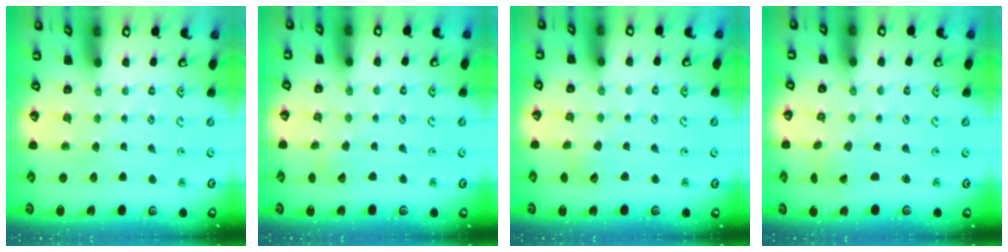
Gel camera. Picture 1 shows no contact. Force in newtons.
{"total": 2.8, "press": 2.7, "slide": 0.3}
{"total": 3.6, "press": 3.6, "slide": 0.4}
{"total": 0.6, "press": 0.3, "slide": 0.5}